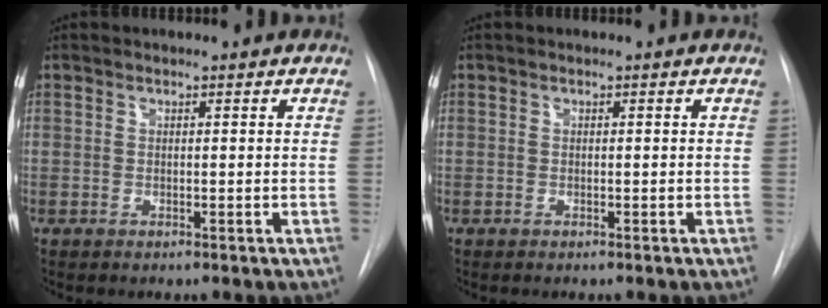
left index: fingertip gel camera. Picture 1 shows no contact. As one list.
[{"total": 0.0}]